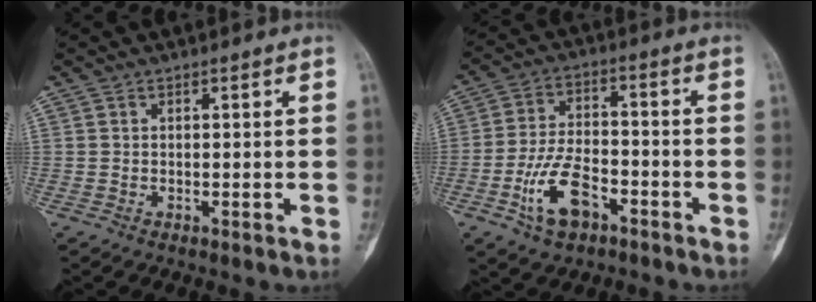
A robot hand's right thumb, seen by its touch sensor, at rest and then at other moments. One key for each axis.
{"total": 10.3, "fx": -4.9, "fy": 5.5, "fz": 7.2, "tx": -0.135, "ty": 0.029, "tz": -0.089}